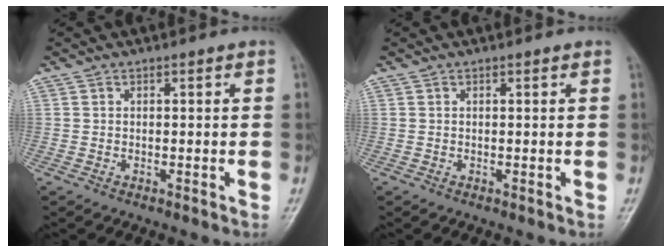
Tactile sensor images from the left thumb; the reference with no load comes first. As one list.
[{"total": 0.6, "force": [0.5, 0.0, 0.3], "torque": [-0.009, 0.001, 0.008]}]